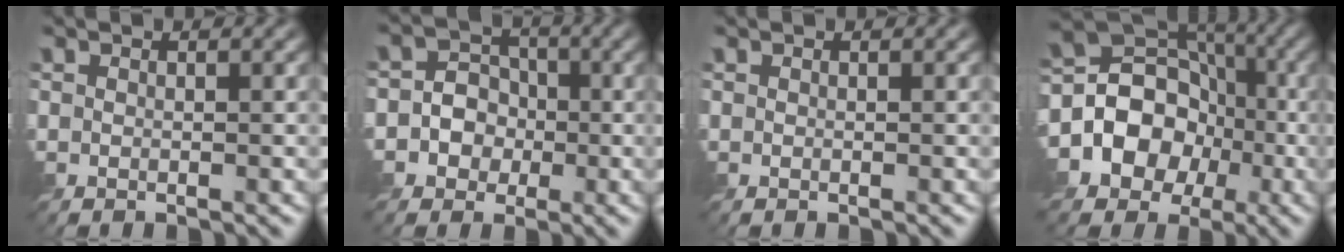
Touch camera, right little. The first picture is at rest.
{"total": 4.5, "force": [-1.2, 4.2, 1.1], "torque": [-0.004, 0.020, -0.042]}
{"total": 0.0}
{"total": 13.5, "force": [-4.2, 11.6, 5.5], "torque": [-0.113, 0.003, -0.090]}